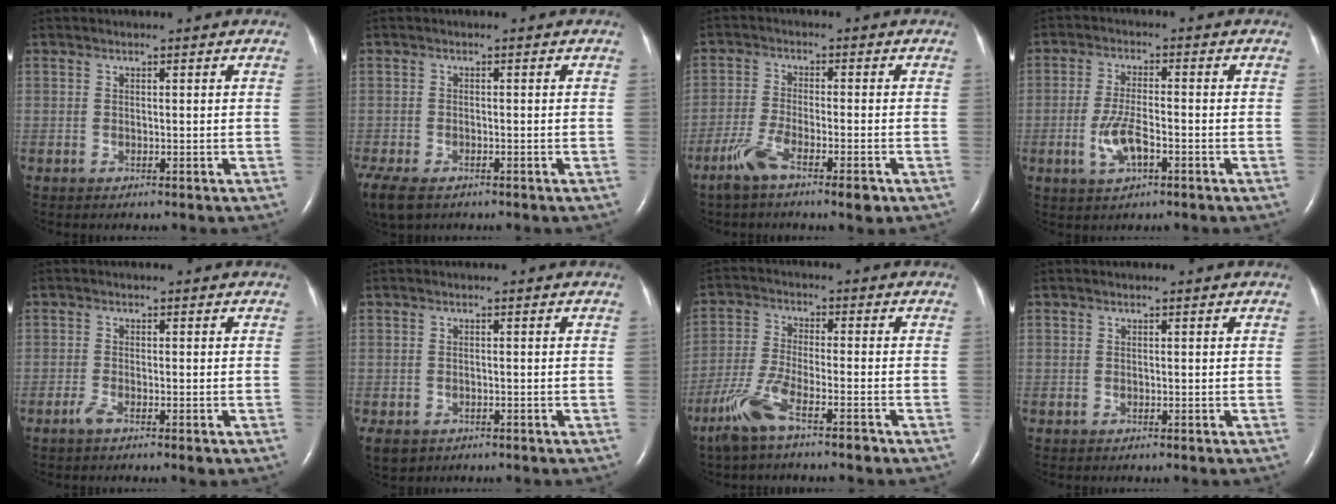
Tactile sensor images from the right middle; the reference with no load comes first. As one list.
[{"total": 10.6, "force": [-6.8, 5.8, 5.7], "torque": [-0.157, -0.020, -0.100]}, {"total": 6.9, "force": [-4.3, 1.1, 5.2], "torque": [-0.105, -0.010, -0.078]}, {"total": 5.4, "force": [-2.0, 1.5, 4.8], "torque": [-0.102, -0.003, -0.035]}, {"total": 2.1, "force": [-1.4, 0.3, 1.6], "torque": [-0.036, -0.004, -0.028]}, {"total": 5.3, "force": [-3.2, 3.7, 2.1], "torque": [-0.047, -0.004, -0.043]}, {"total": 7.7, "force": [-5.2, 1.0, 5.5], "torque": [-0.129, -0.011, -0.102]}, {"total": 0.0}]